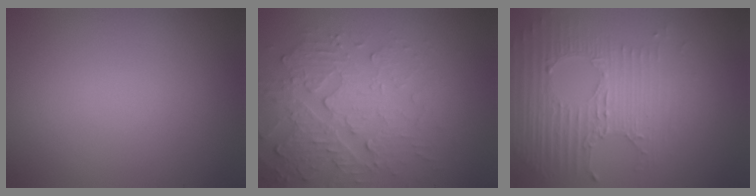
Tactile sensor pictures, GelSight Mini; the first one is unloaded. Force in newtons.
{"total": 4.3, "press": 4.1, "slide": 1.3}
{"total": 5.2, "press": 3.3, "slide": 4.1}